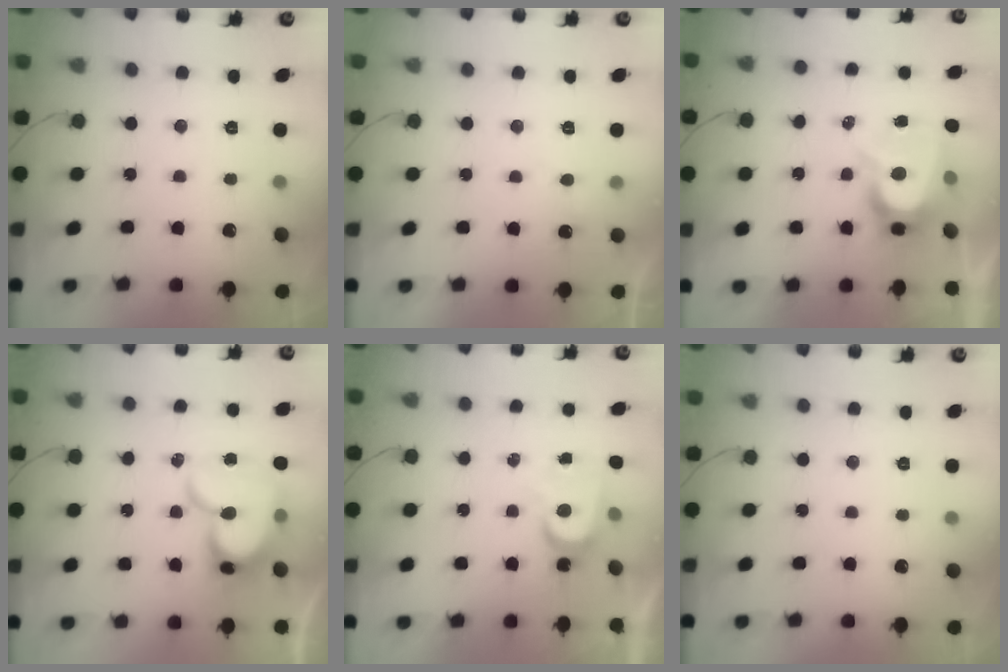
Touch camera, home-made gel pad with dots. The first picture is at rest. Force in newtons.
{"total": 5.1, "press": 5.1, "slide": 0.4}
{"total": 8.4, "press": 8.3, "slide": 0.6}
{"total": 17.0, "press": 16.9, "slide": 1.4}
{"total": 5.1, "press": 5.0, "slide": 0.5}
{"total": 0.0}